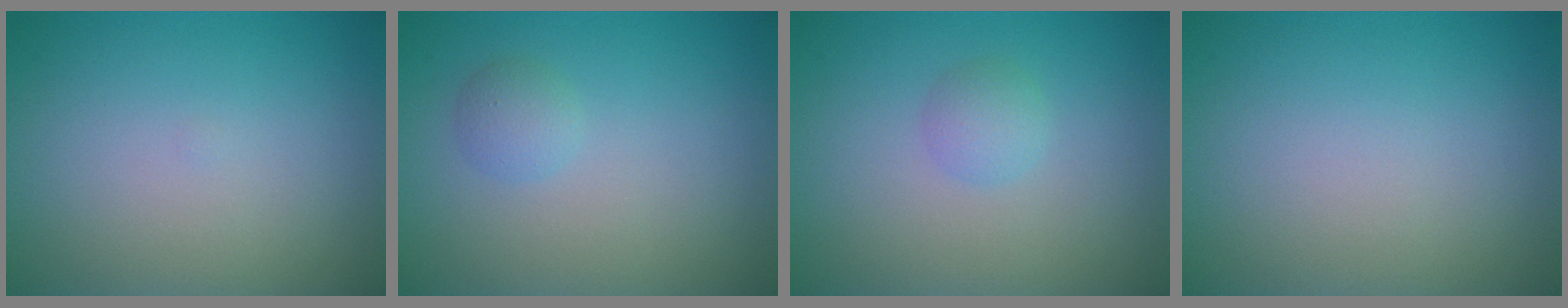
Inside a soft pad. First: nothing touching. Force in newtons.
{"total": 1.4, "press": 1.4, "slide": 0.1}
{"total": 1.5, "press": 1.5, "slide": 0.0}
{"total": 0.0}